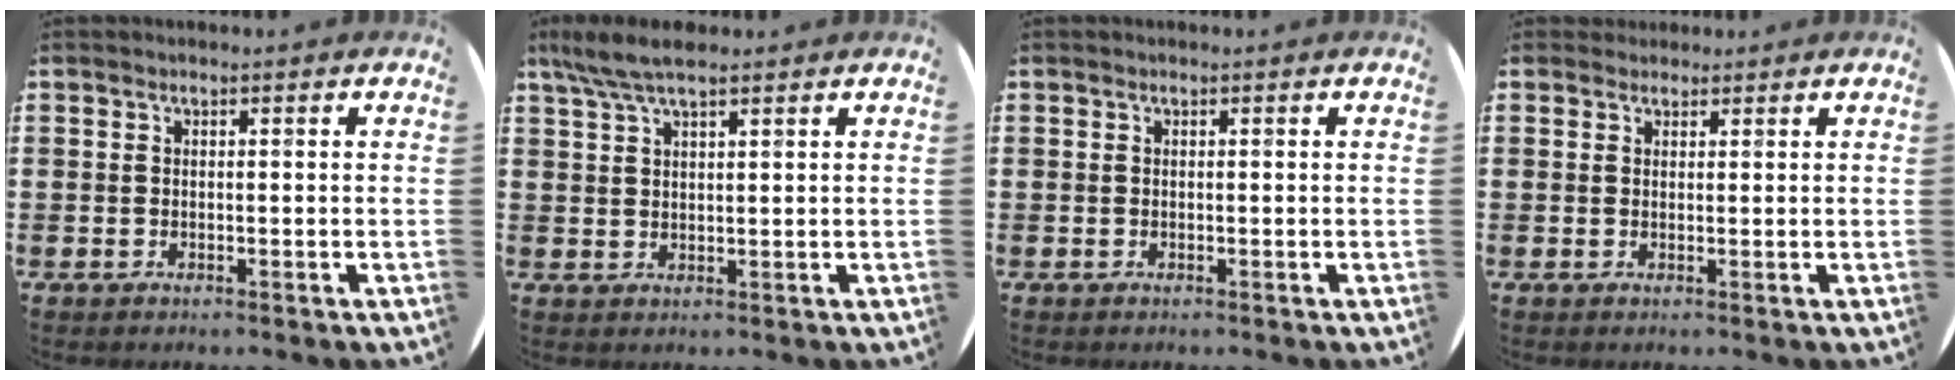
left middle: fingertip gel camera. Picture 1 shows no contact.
{"total": 4.9, "force": [3.8, 1.0, 3.0], "torque": [-0.067, 0.000, 0.068]}
{"total": 0.0}
{"total": 1.1, "force": [1.0, 0.4, -0.2], "torque": [0.009, -0.001, 0.020]}